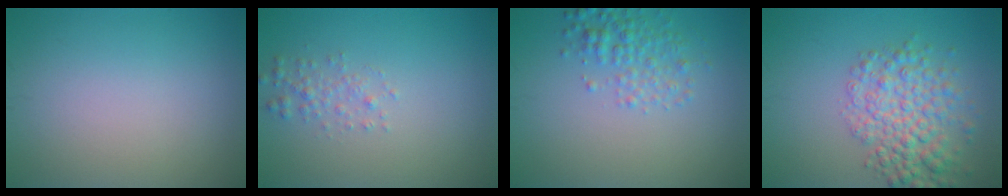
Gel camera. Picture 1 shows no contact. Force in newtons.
{"total": 1.4, "press": 1.4, "slide": 0.0}
{"total": 2.6, "press": 2.6, "slide": 0.1}
{"total": 5.5, "press": 5.5, "slide": 0.2}